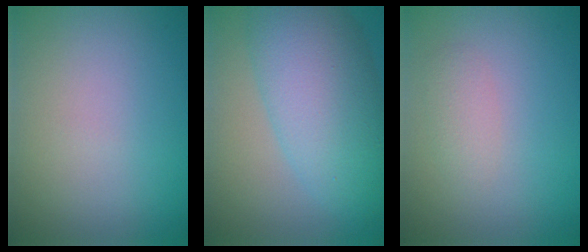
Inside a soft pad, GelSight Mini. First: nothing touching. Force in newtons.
{"total": 9.1, "press": 9.1, "slide": 0.0}
{"total": 1.5, "press": 1.5, "slide": 0.1}